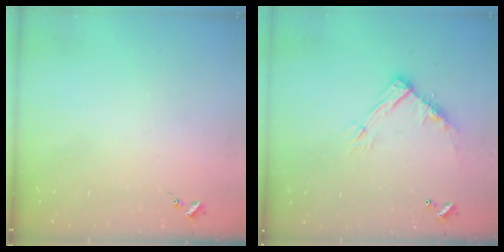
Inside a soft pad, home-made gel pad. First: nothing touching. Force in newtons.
{"total": 11.8, "press": 11.8, "slide": 0.5}